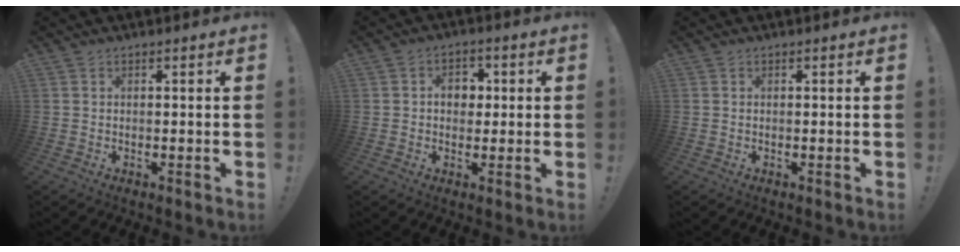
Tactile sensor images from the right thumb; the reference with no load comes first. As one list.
[{"total": 6.0, "force": [0.6, 4.7, 3.7], "torque": [-0.050, 0.006, 0.006]}, {"total": 0.0}]